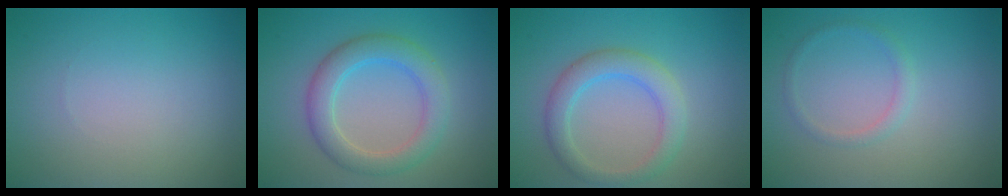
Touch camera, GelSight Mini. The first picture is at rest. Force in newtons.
{"total": 3.5, "press": 3.5, "slide": 0.5}
{"total": 3.5, "press": 3.5, "slide": 0.2}
{"total": 1.2, "press": 1.2, "slide": 0.0}